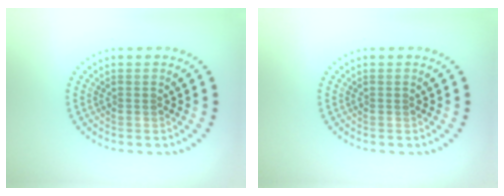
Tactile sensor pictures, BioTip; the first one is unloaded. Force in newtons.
{"total": 0.0}